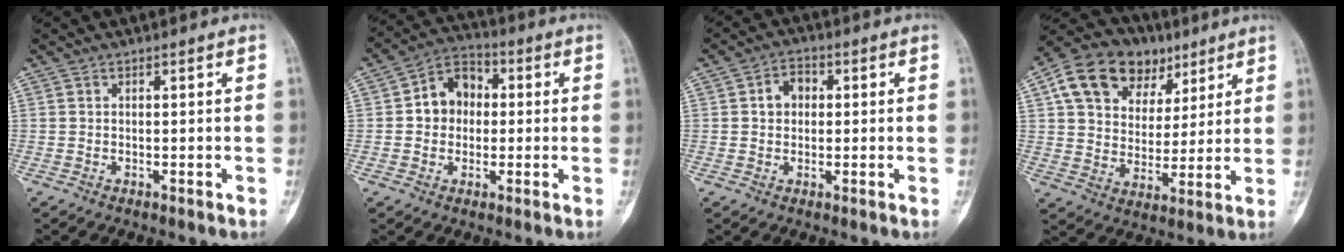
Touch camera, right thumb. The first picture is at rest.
{"total": 8.9, "force": [0.5, 7.3, 5.1], "torque": [-0.053, 0.025, -0.003]}
{"total": 4.5, "force": [0.5, 3.6, 2.7], "torque": [-0.031, 0.014, 0.004]}
{"total": 17.6, "force": [8.4, 12.6, 9.0], "torque": [-0.120, -0.002, 0.145]}